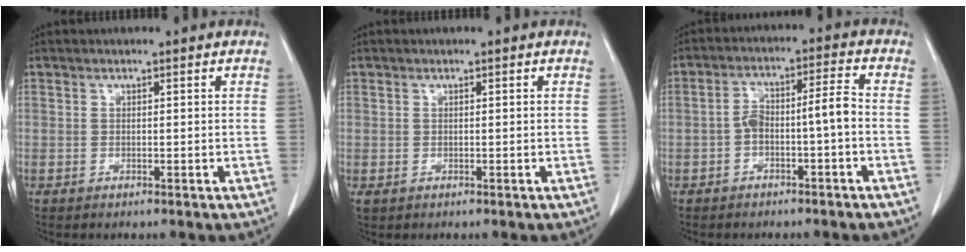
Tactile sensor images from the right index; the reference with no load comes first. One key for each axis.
{"total": 1.3, "fx": -0.1, "fy": 1.2, "fz": 0.5, "tx": -0.018, "ty": 0.004, "tz": 0.004}
{"total": 6.3, "fx": -1.9, "fy": 1.4, "fz": 5.8, "tx": -0.110, "ty": 0.037, "tz": -0.028}